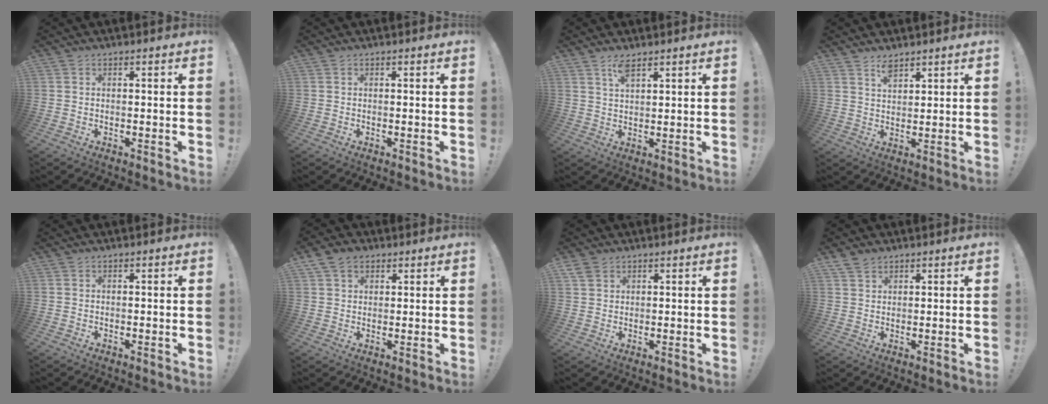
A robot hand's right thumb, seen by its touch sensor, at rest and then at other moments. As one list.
[{"total": 0.0}, {"total": 4.4, "force": [3.0, 1.4, 2.8], "torque": [-0.049, -0.013, 0.052]}, {"total": 4.4, "force": [3.6, 1.9, 1.7], "torque": [-0.021, -0.022, 0.065]}, {"total": 0.0}, {"total": 6.0, "force": [3.2, 4.4, 2.5], "torque": [-0.043, -0.002, 0.065]}, {"total": 3.7, "force": [2.7, 2.4, 0.7], "torque": [-0.010, -0.012, 0.051]}, {"total": 3.3, "force": [2.7, 1.8, 0.9], "torque": [-0.010, -0.014, 0.050]}]